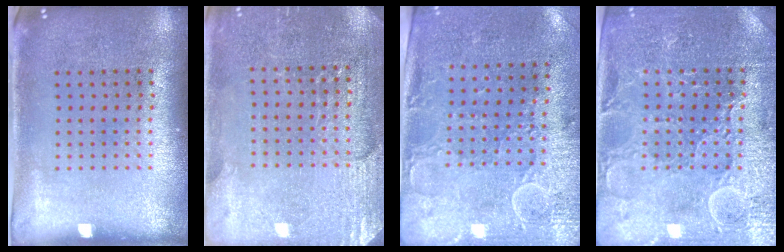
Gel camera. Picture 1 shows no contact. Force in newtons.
{"total": 2.9, "press": 2.8, "slide": 0.3}
{"total": 2.9, "press": 2.4, "slide": 1.7}
{"total": 3.6, "press": 3.6, "slide": 0.7}